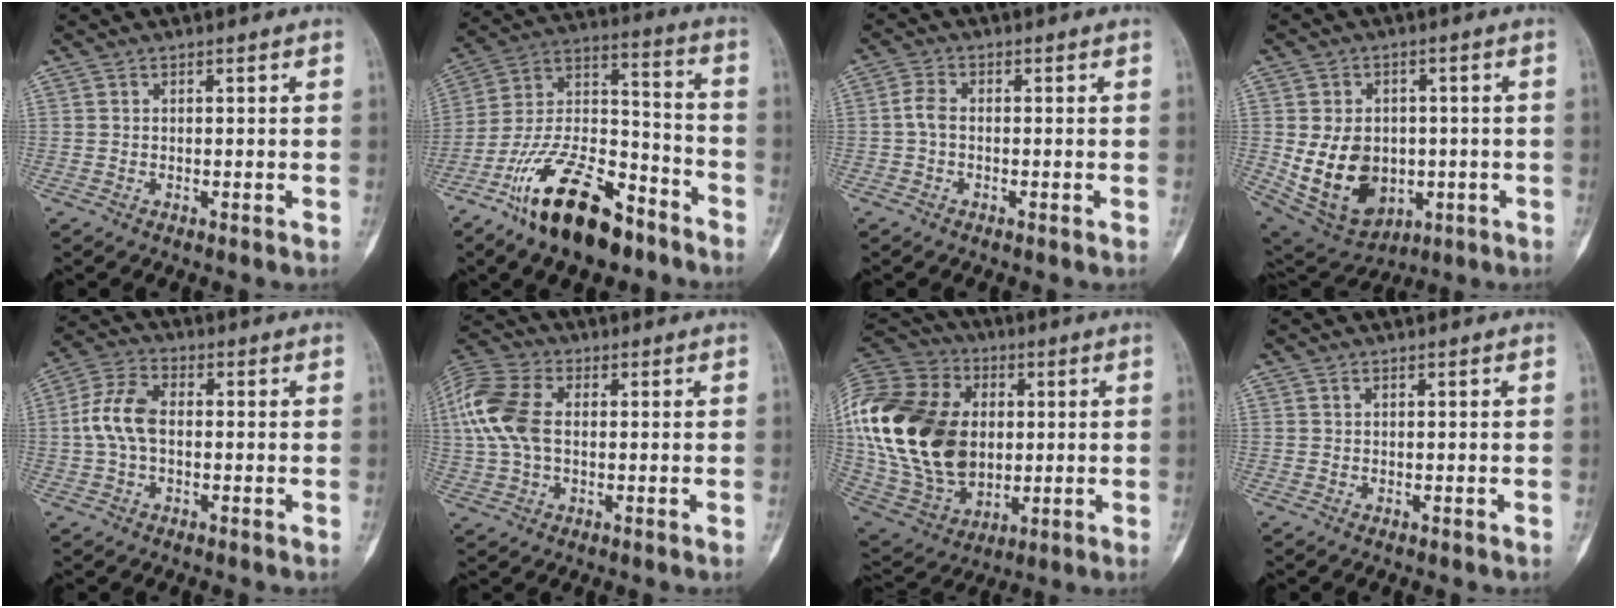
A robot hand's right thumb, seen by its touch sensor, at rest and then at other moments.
{"total": 20.8, "force": [-13.4, 9.2, 13.0], "torque": [-0.230, 0.089, -0.240]}
{"total": 2.6, "force": [-0.5, 1.6, 2.0], "torque": [-0.039, 0.009, -0.018]}
{"total": 14.6, "force": [-1.7, 11.0, 9.5], "torque": [-0.136, 0.004, 0.003]}
{"total": 7.9, "force": [-0.3, 4.5, 6.5], "torque": [-0.139, 0.022, -0.014]}
{"total": 12.6, "force": [1.1, 7.9, 9.7], "torque": [-0.219, 0.022, 0.016]}
{"total": 30.0, "force": [2.1, 21.4, 20.9], "torque": [-0.427, 0.003, 0.049]}
{"total": 0.0}